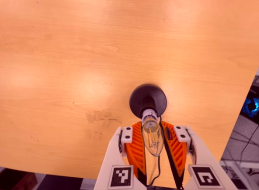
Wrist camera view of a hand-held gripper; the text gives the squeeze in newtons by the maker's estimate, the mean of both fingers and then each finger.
{"total": 11.9, "left": 11.4, "right": 12.3}